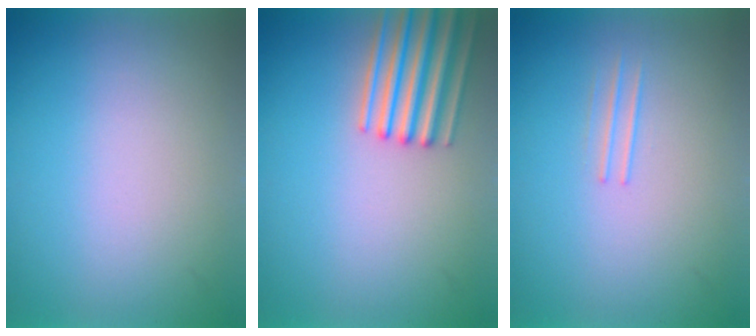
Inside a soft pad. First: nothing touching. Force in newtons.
{"total": 3.4}
{"total": 1.1}